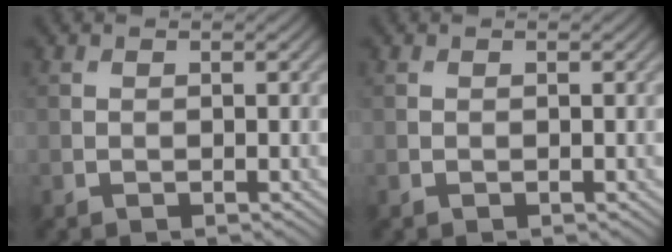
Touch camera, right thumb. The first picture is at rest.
{"total": 0.0}